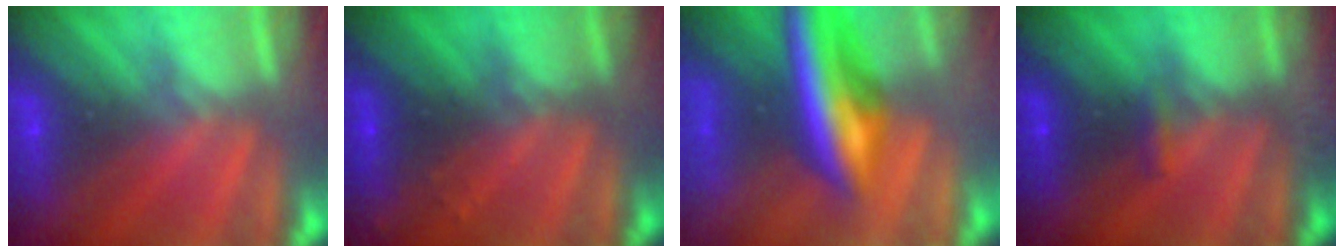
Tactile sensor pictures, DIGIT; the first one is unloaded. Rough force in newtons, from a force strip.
{"total": 2.9}
{"total": 6.7}
{"total": 3.8}